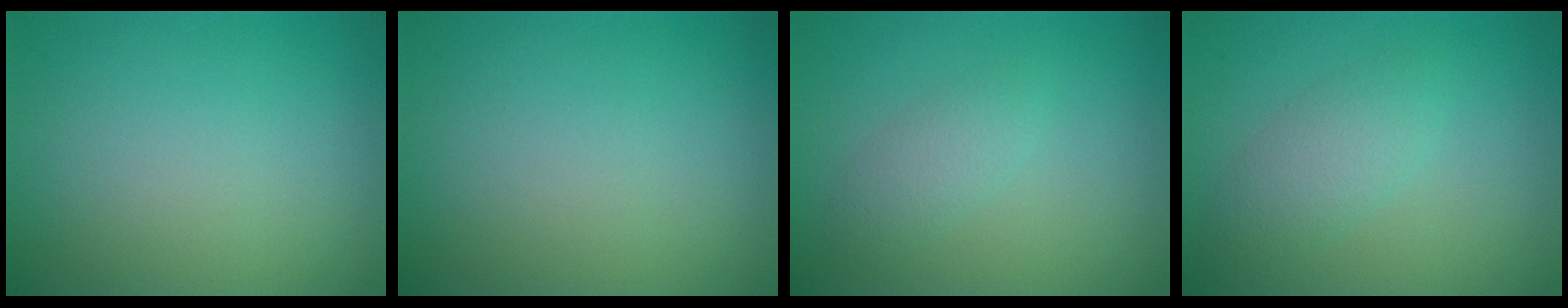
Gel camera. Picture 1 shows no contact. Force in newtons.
{"total": 0.0}
{"total": 1.8, "press": 1.8, "slide": 0.1}
{"total": 2.6, "press": 2.6, "slide": 0.2}